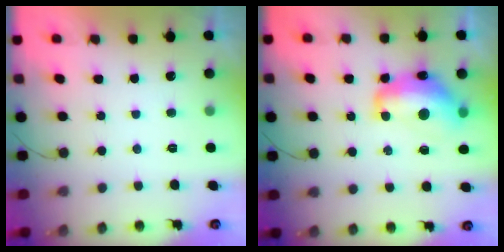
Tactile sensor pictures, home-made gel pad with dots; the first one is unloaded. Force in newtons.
{"total": 14.4, "press": 14.3, "slide": 0.9}